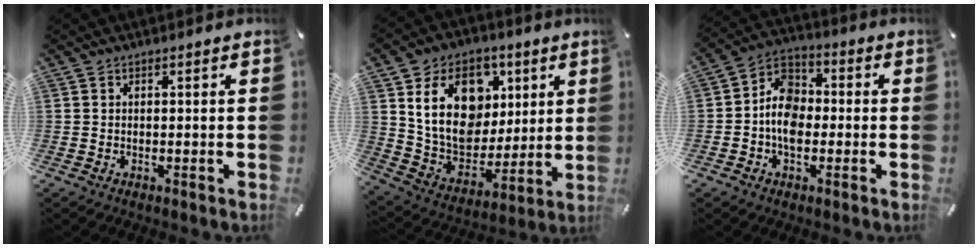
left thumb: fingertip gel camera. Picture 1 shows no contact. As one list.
[{"total": 20.0, "force": [6.2, 15.5, 11.0], "torque": [-0.183, -0.014, 0.118]}, {"total": 8.6, "force": [-2.3, 6.4, 5.3], "torque": [-0.117, 0.020, -0.043]}]